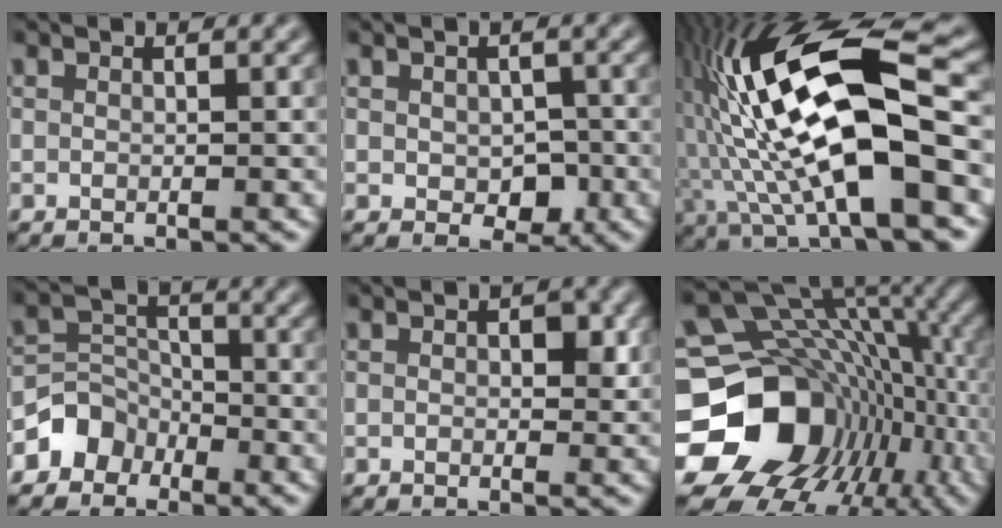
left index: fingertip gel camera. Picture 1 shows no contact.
{"total": 2.8, "force": [-0.3, 1.8, 2.1], "torque": [-0.031, -0.008, -0.001]}
{"total": 15.3, "force": [-0.8, 5.0, 14.4], "torque": [-0.260, 0.023, -0.025]}
{"total": 3.0, "force": [-1.9, 2.2, 0.3], "torque": [0.003, 0.008, -0.039]}
{"total": 1.9, "force": [0.4, 0.9, 1.6], "torque": [-0.017, -0.001, 0.003]}
{"total": 17.9, "force": [-3.1, 14.6, 9.9], "torque": [-0.195, -0.027, -0.030]}